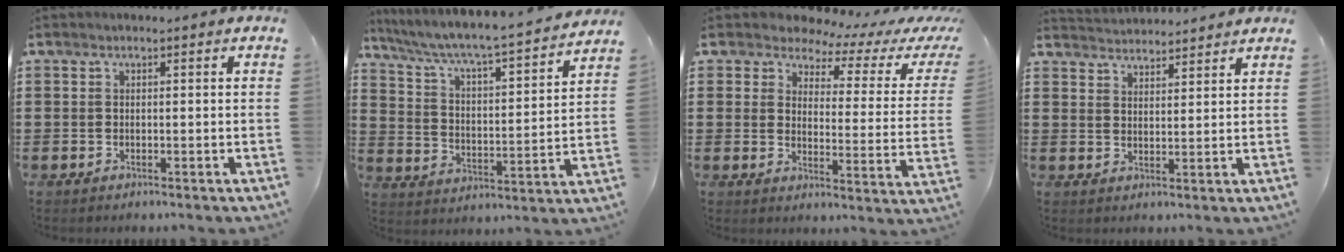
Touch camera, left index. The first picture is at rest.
{"total": 4.8, "force": [4.3, -0.2, 2.2], "torque": [-0.064, -0.042, 0.060]}
{"total": 3.9, "force": [3.3, 1.8, 1.1], "torque": [-0.041, -0.026, 0.051]}
{"total": 3.1, "force": [3.1, -0.1, -0.3], "torque": [-0.004, -0.012, 0.058]}